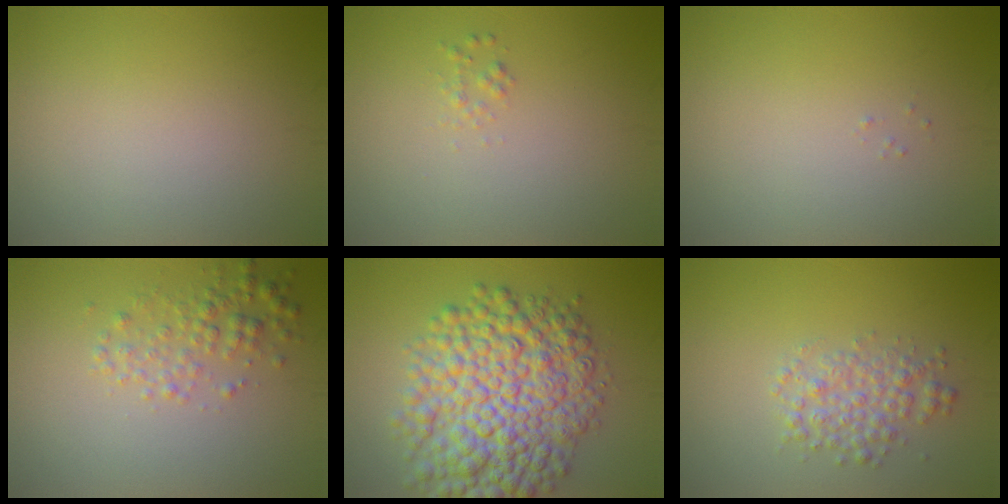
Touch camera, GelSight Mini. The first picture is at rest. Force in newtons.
{"total": 0.7, "press": 0.7, "slide": 0.0}
{"total": 0.0}
{"total": 2.5, "press": 2.5, "slide": 0.1}
{"total": 11.0, "press": 11.0, "slide": 0.2}
{"total": 2.8, "press": 2.8, "slide": 0.1}